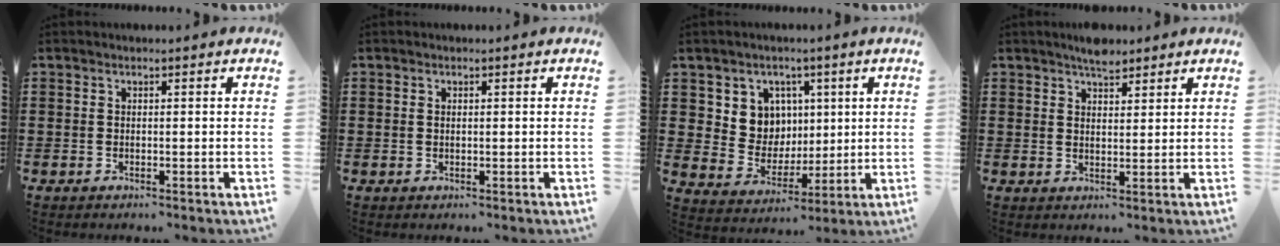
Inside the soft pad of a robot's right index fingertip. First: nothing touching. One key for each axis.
{"total": 0.5, "fx": 0.1, "fy": 0.3, "fz": 0.4, "tx": -0.009, "ty": 0.000, "tz": 0.003}
{"total": 7.6, "fx": 2.7, "fy": 6.9, "fz": 1.8, "tx": -0.066, "ty": -0.001, "tz": 0.054}
{"total": 3.0, "fx": 2.6, "fy": 0.9, "fz": 1.0, "tx": -0.025, "ty": 0.003, "tz": 0.049}